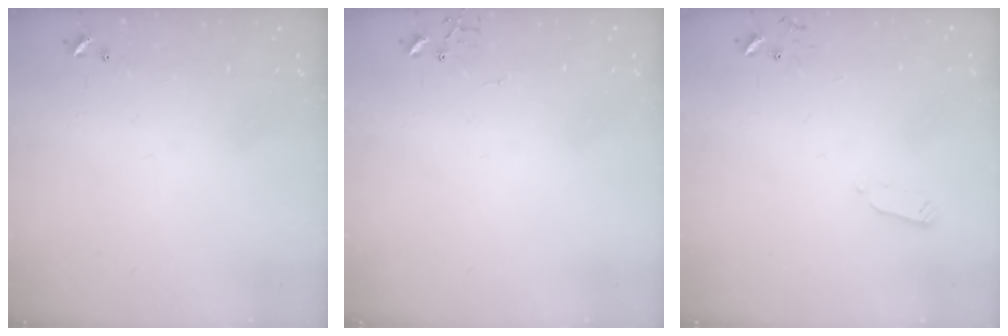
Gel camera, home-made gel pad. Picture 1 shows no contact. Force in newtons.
{"total": 4.2, "press": 4.2, "slide": 0.4}
{"total": 2.4, "press": 2.3, "slide": 0.4}